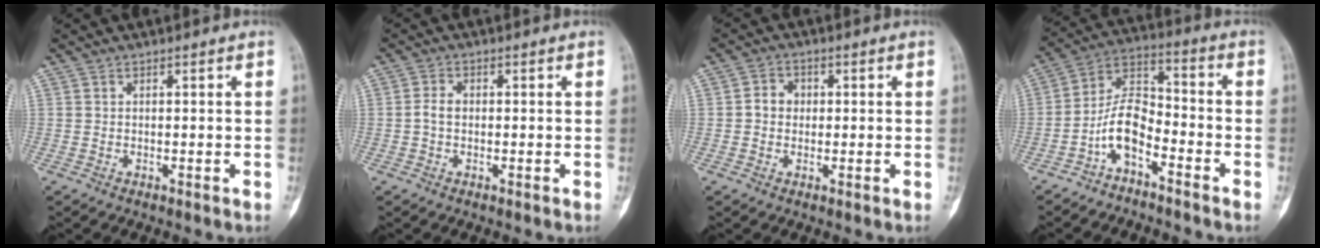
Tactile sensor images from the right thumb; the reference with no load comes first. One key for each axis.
{"total": 2.2, "fx": -0.2, "fy": 1.5, "fz": 1.6, "tx": -0.029, "ty": 0.006, "tz": -0.008}
{"total": 3.4, "fx": 0.1, "fy": 3.0, "fz": 1.6, "tx": -0.012, "ty": 0.011, "tz": -0.006}
{"total": 8.9, "fx": -4.7, "fy": 4.2, "fz": 6.2, "tx": -0.113, "ty": 0.069, "tz": -0.099}